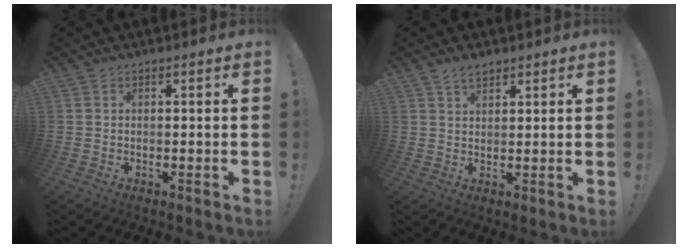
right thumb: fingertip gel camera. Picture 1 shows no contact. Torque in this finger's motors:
{"motor_torque": [0.11, 0.56, 0.10, -0.10, 0.00]}